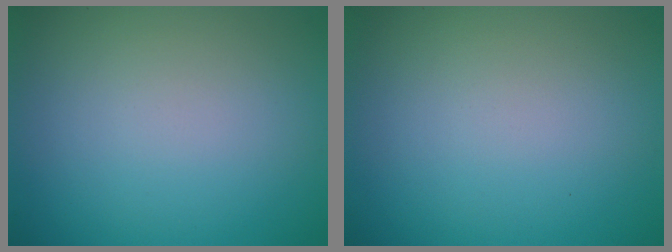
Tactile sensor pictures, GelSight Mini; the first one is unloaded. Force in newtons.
{"total": 0.0}